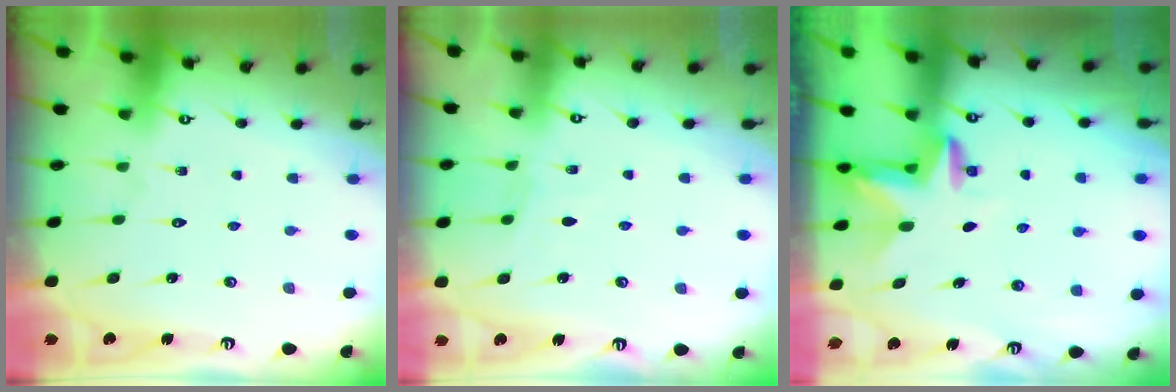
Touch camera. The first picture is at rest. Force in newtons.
{"total": 2.6, "press": 2.6, "slide": 0.3}
{"total": 3.4, "press": 3.4, "slide": 0.2}